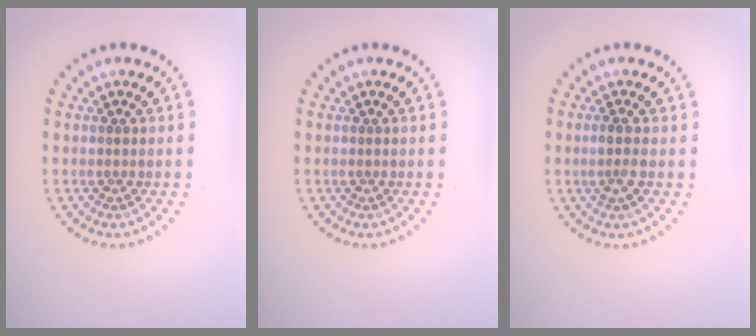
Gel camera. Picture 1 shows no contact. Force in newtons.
{"total": 0.0}
{"total": 1.5, "press": 1.3, "slide": 0.8}